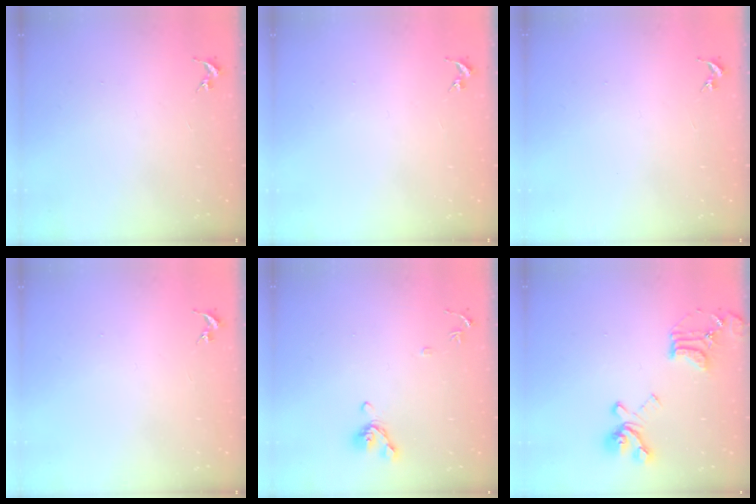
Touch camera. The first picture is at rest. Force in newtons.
{"total": 0.0}
{"total": 0.0}
{"total": 0.0}
{"total": 8.4, "press": 8.3, "slide": 1.5}
{"total": 18.0, "press": 17.9, "slide": 1.9}